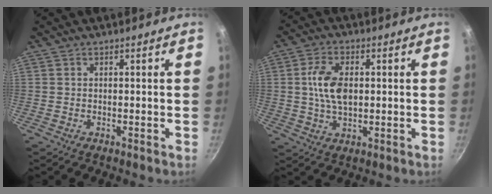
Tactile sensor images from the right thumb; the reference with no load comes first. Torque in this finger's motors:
{"motor_torque": [1.17, 1.10, 1.14, -0.12, 0.09]}